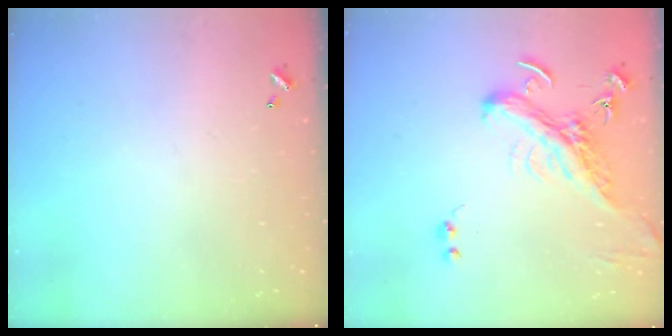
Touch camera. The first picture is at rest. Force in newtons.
{"total": 2.9, "press": 2.4, "slide": 1.7}